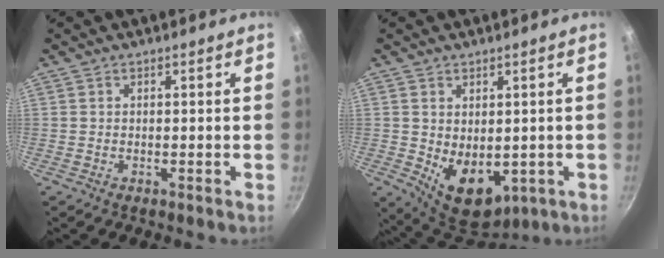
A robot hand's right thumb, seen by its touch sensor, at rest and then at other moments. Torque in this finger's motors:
{"motor_torque": [-0.43, 0.95, 0.53, 0.61, 0.08]}